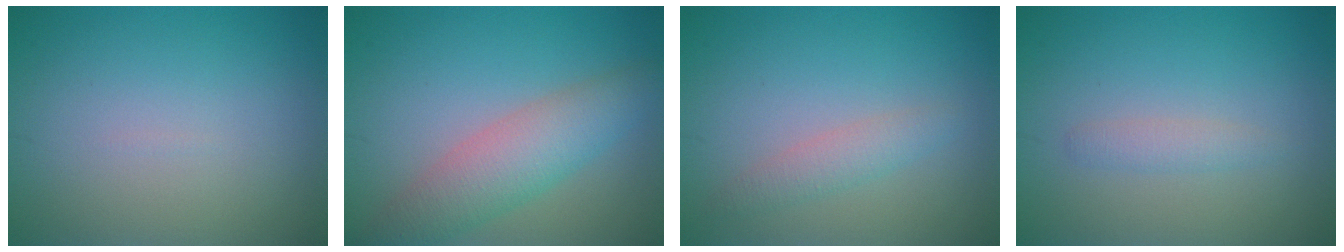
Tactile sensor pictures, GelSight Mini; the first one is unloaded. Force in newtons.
{"total": 5.0, "press": 5.0, "slide": 0.3}
{"total": 1.9, "press": 1.9, "slide": 0.1}
{"total": 1.3, "press": 1.3, "slide": 0.1}